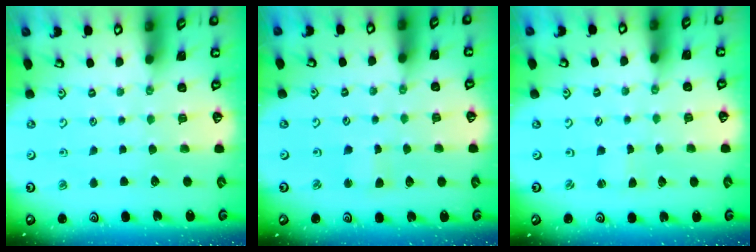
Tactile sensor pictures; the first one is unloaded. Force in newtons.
{"total": 2.5, "press": 2.5, "slide": 0.5}
{"total": 0.7, "press": 0.7, "slide": 0.2}